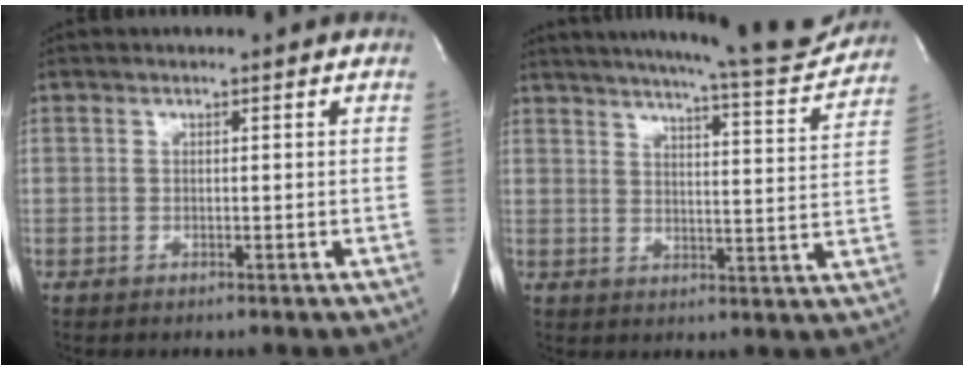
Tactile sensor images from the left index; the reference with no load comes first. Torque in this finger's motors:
{"motor_torque": [0.82, -0.79, 0.16, 0.09]}